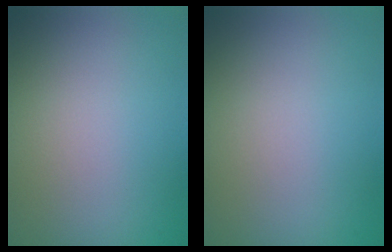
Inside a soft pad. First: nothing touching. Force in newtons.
{"total": 0.0}